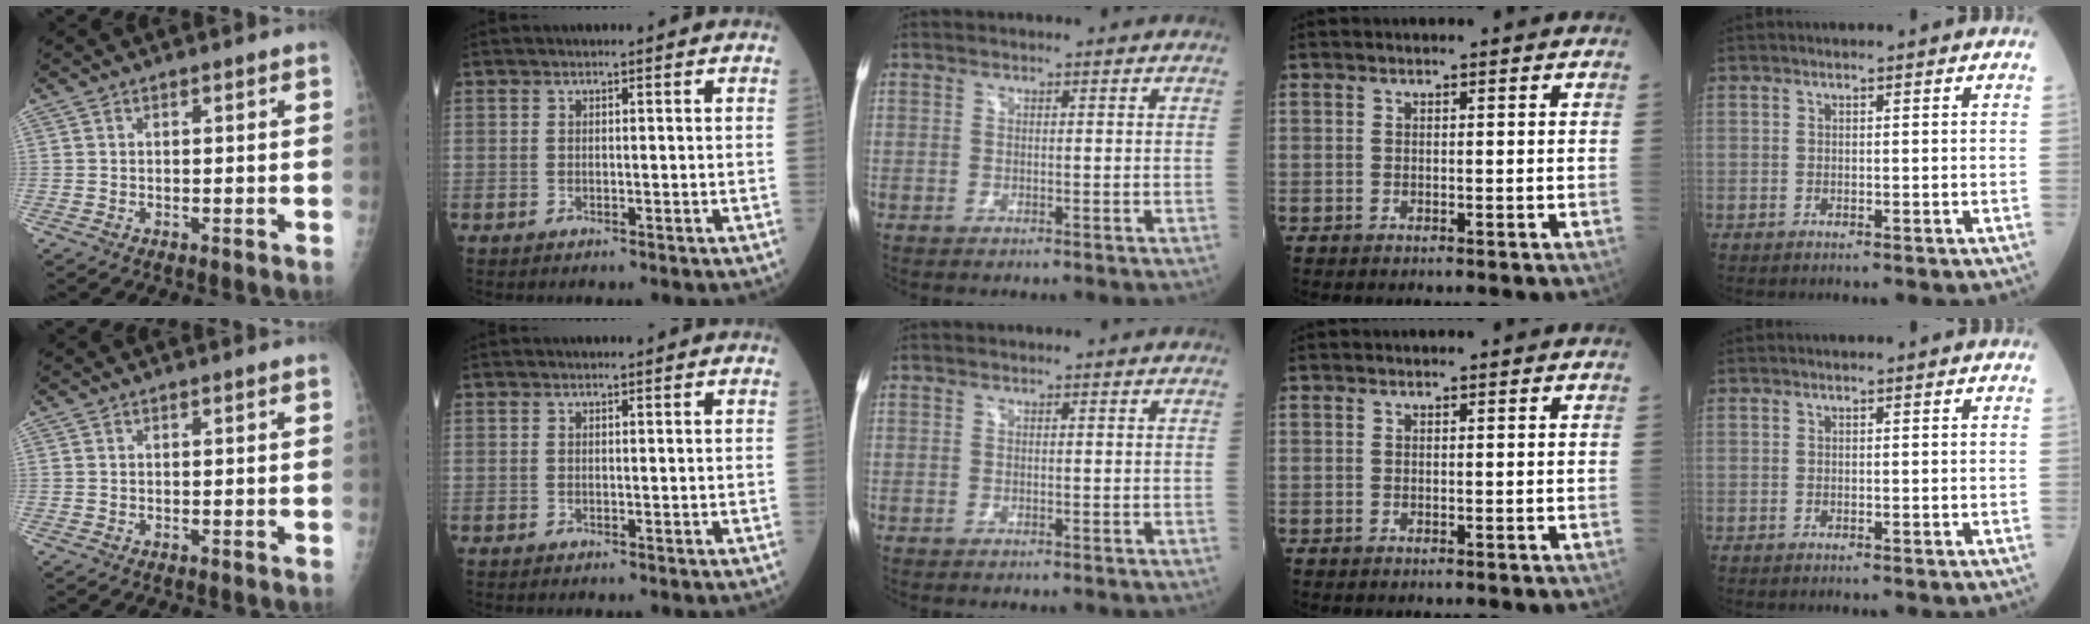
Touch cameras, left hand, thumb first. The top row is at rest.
{}